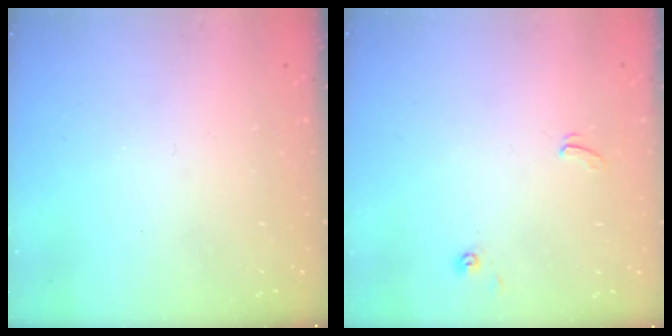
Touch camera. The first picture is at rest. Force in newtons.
{"total": 0.6, "press": 0.6, "slide": 0.3}